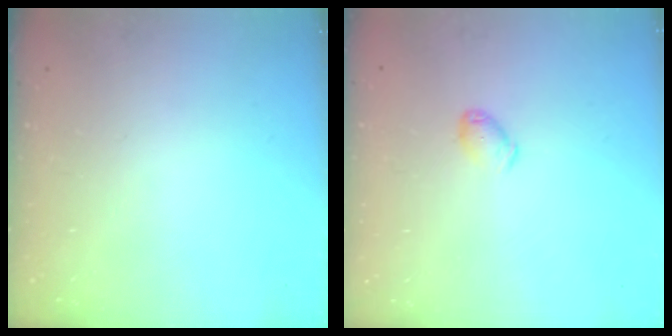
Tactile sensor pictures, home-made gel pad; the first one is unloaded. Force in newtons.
{"total": 5.1, "press": 5.0, "slide": 0.8}